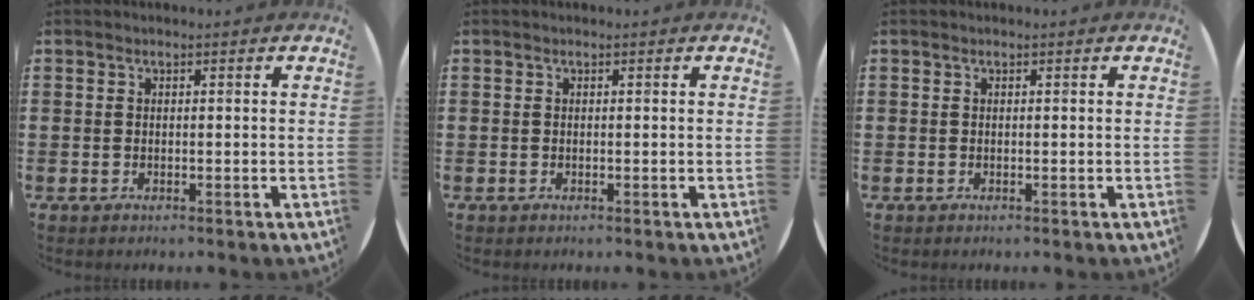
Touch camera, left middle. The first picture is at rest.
{"total": 0.0}
{"total": 0.0}